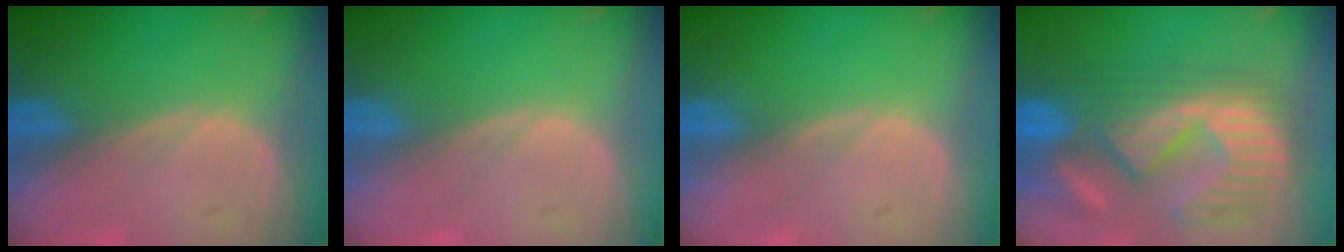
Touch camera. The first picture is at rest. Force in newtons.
{"total": 0.0}
{"total": 0.0}
{"total": 11.3, "press": 10.9, "slide": 3.2}